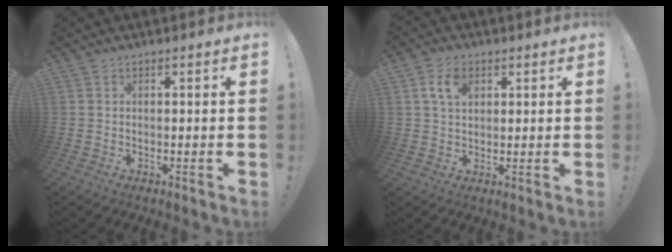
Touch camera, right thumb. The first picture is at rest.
{"total": 6.3, "force": [2.5, 4.0, 4.1], "torque": [-0.073, 0.005, 0.046]}